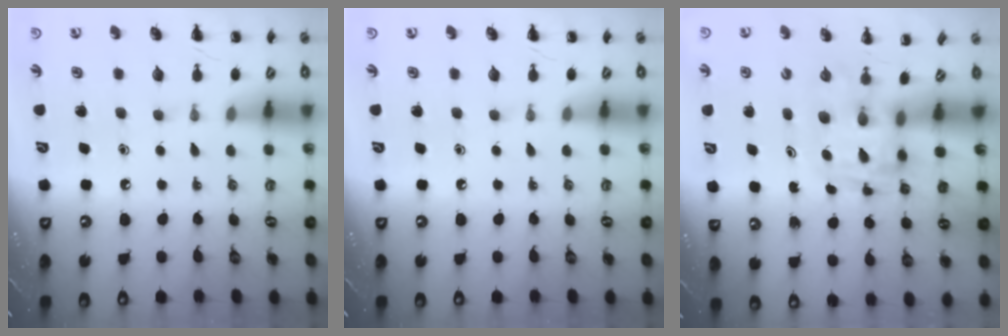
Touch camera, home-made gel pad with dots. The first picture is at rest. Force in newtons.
{"total": 0.0}
{"total": 3.6, "press": 3.5, "slide": 0.6}